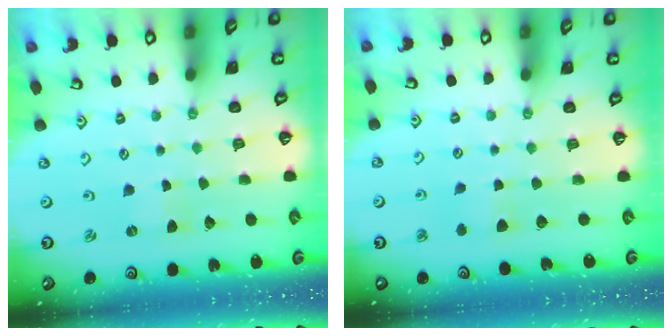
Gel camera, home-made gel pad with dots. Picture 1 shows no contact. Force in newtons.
{"total": 3.9, "press": 3.9, "slide": 0.6}